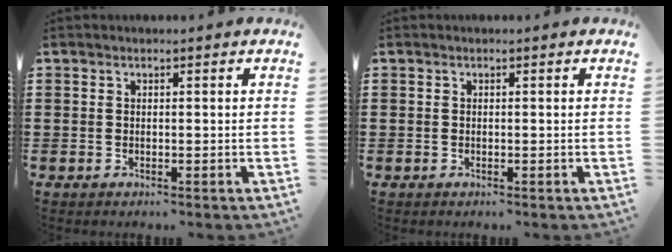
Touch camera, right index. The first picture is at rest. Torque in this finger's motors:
{"motor_torque": [0.00, 2.14, 0.00, 0.00]}